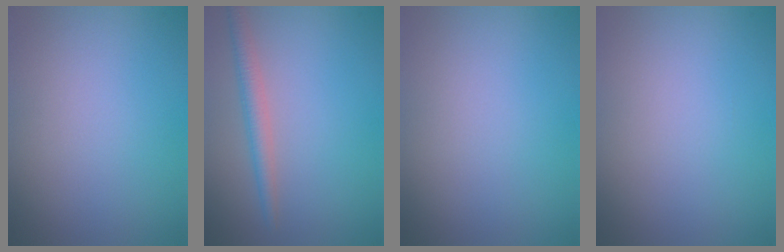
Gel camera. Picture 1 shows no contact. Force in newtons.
{"total": 2.3, "press": 2.3, "slide": 0.1}
{"total": 0.0}
{"total": 0.0}